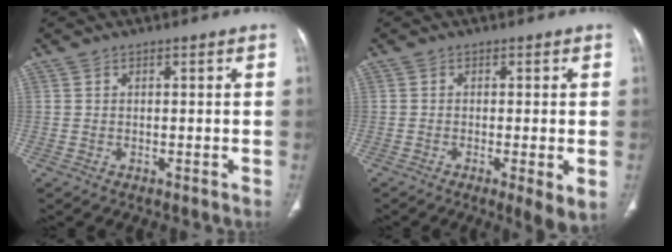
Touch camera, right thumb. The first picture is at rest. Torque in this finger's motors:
{"motor_torque": [-0.01, 0.35, 0.01, -0.14, 0.03]}